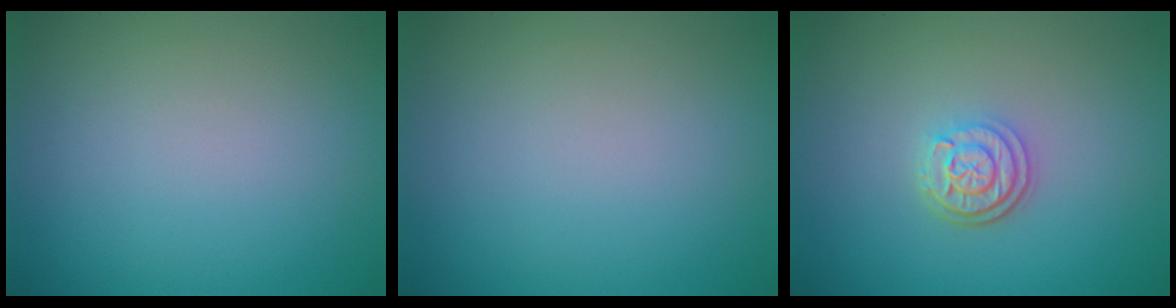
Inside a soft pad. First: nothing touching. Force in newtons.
{"total": 0.0}
{"total": 3.1, "press": 2.4, "slide": 1.8}